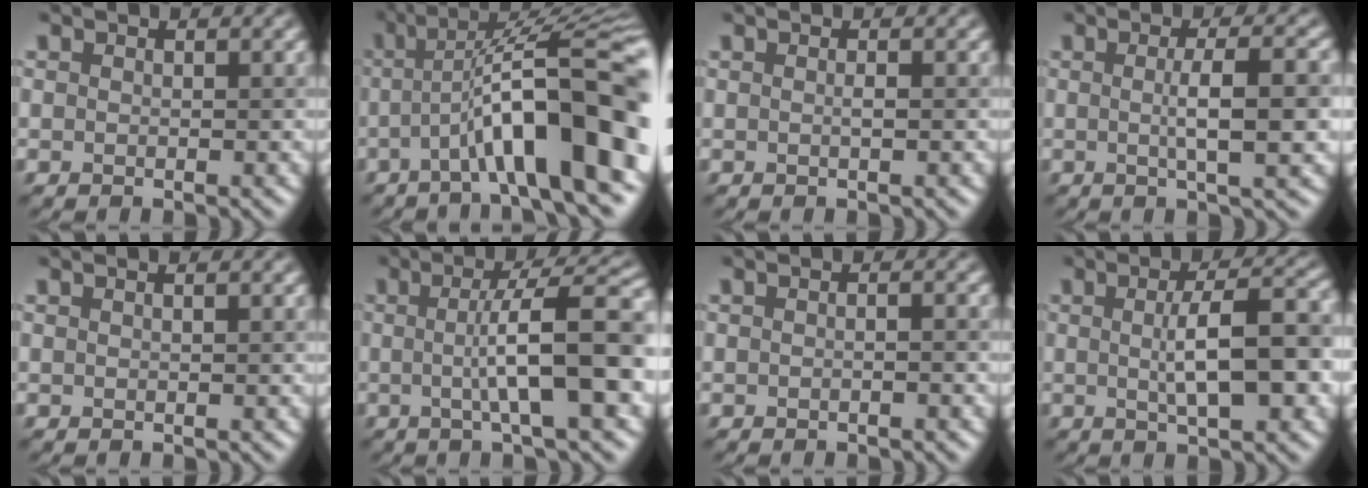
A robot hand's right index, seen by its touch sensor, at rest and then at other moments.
{"total": 12.6, "force": [-2.7, 2.4, 12.1], "torque": [-0.172, 0.028, -0.042]}
{"total": 0.9, "force": [-0.2, 0.2, 0.9], "torque": [-0.011, 0.006, -0.006]}
{"total": 5.5, "force": [-0.2, 1.2, 5.4], "torque": [-0.075, 0.009, -0.002]}
{"total": 1.4, "force": [0.6, 0.7, 1.0], "torque": [0.004, 0.000, -0.009]}
{"total": 9.5, "force": [-0.3, 2.1, 9.3], "torque": [-0.114, 0.010, -0.008]}
{"total": 1.7, "force": [-0.1, 0.8, 1.5], "torque": [-0.006, -0.002, -0.020]}
{"total": 7.4, "force": [-0.1, 1.9, 7.1], "torque": [-0.099, 0.011, -0.001]}